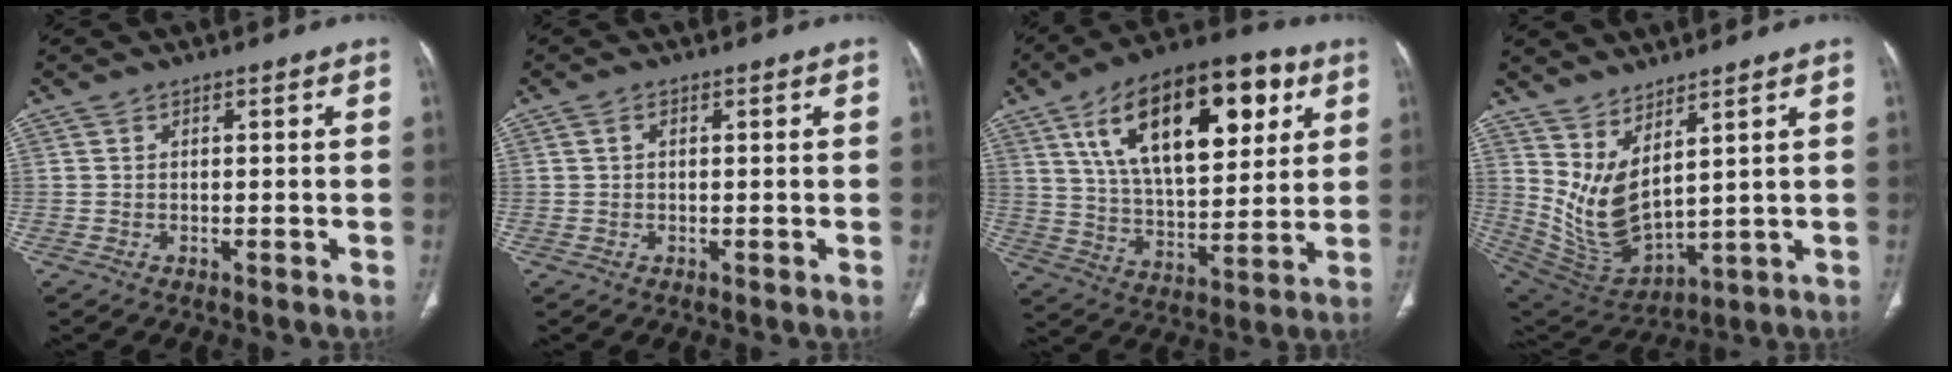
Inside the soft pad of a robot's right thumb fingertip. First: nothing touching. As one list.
[{"total": 0.9, "force": [0.2, 0.6, 0.6], "torque": [-0.012, 0.005, 0.004]}, {"total": 25.8, "force": [10.4, 12.3, 20.2], "torque": [-0.298, -0.016, 0.171]}, {"total": 11.2, "force": [5.1, 4.4, 8.9], "torque": [-0.169, -0.052, 0.129]}]